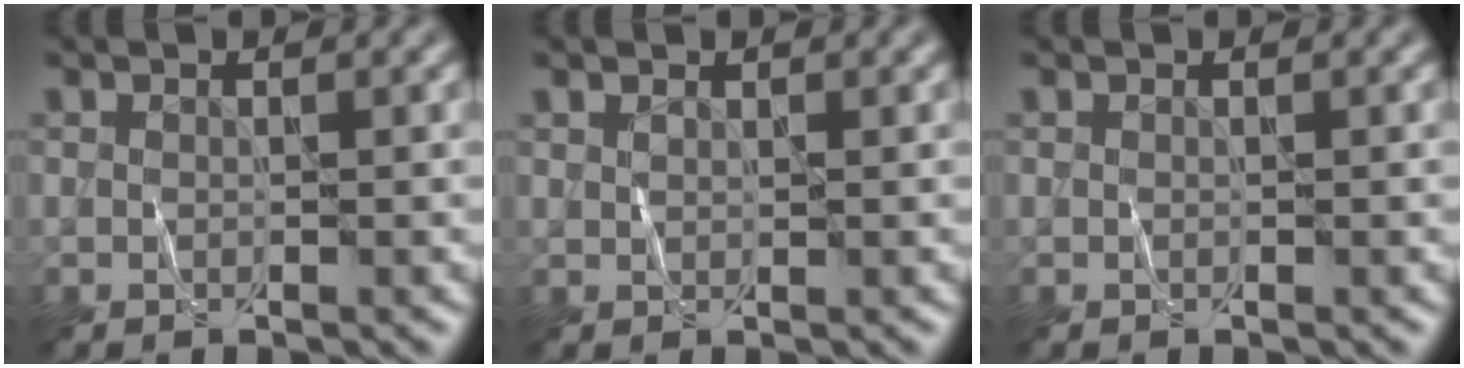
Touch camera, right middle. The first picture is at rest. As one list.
[{"total": 0.6, "force": [0.4, 0.3, 0.2], "torque": [-0.007, -0.001, 0.010]}, {"total": 0.0}]